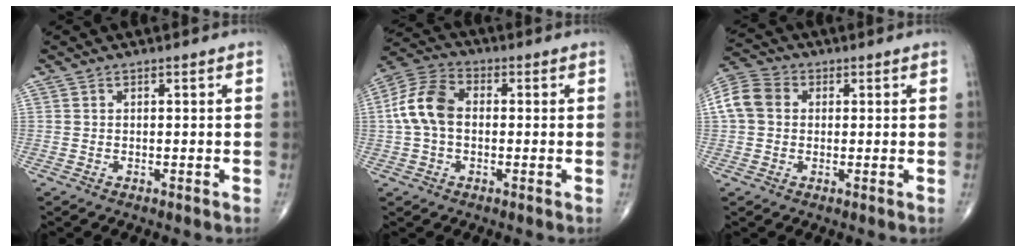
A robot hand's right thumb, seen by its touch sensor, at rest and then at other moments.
{"total": 10.0, "force": [0.1, 6.6, 7.5], "torque": [-0.153, 0.030, -0.008]}
{"total": 7.9, "force": [1.0, 6.4, 4.6], "torque": [-0.089, 0.023, 0.011]}